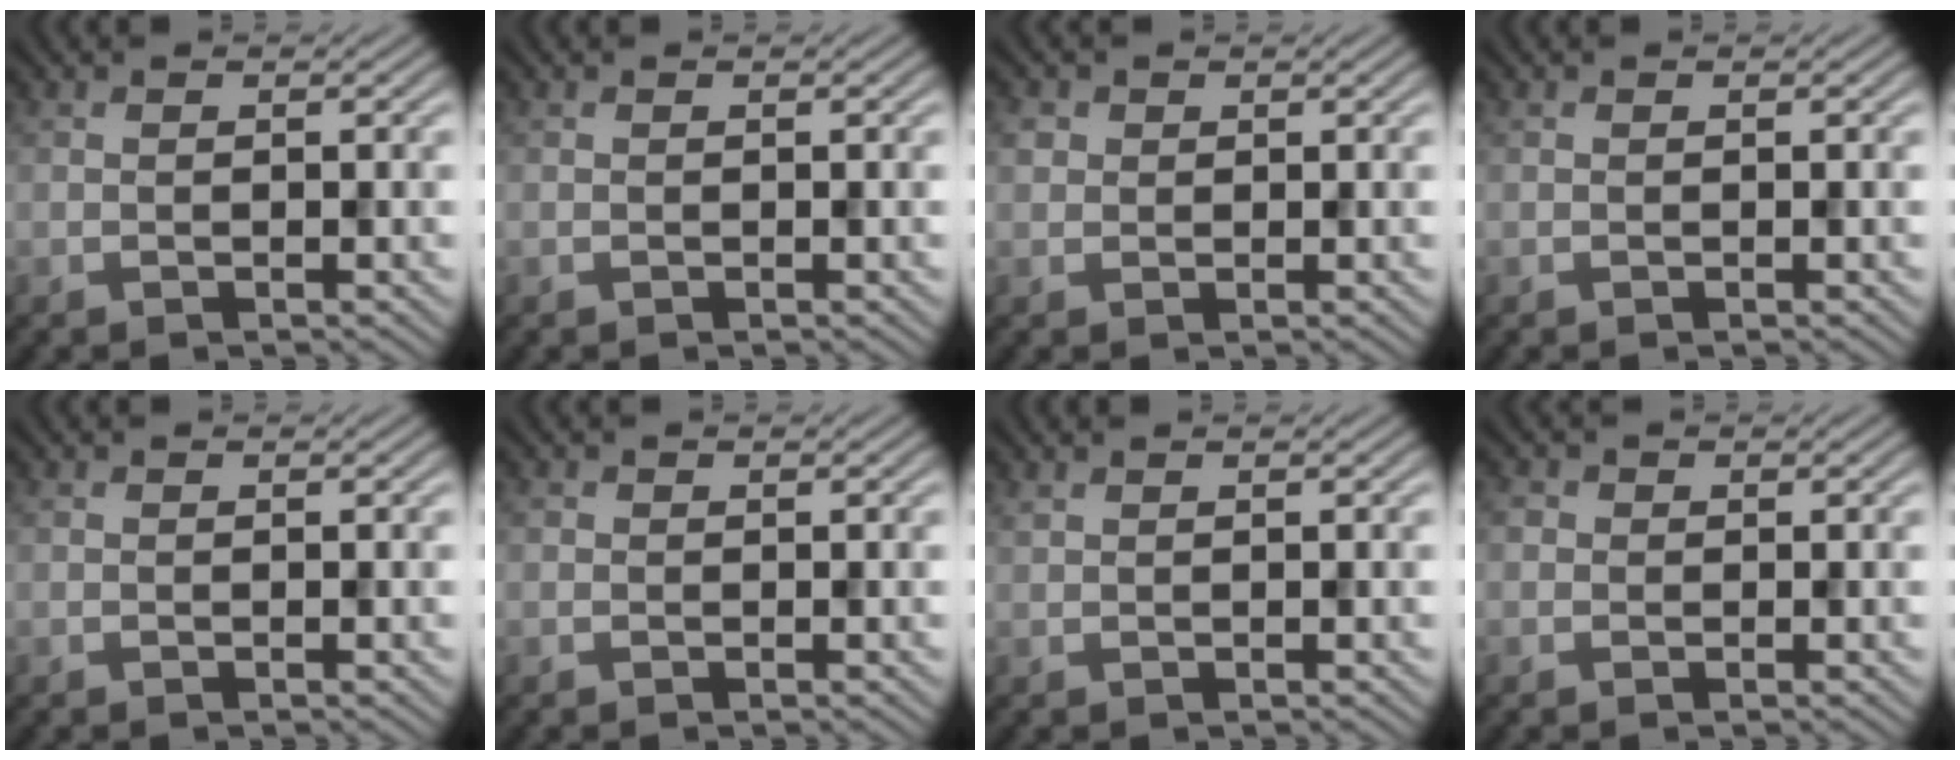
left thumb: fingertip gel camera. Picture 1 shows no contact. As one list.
[{"total": 0.0}, {"total": 1.7, "force": [0.5, 1.5, 0.5], "torque": [-0.013, 0.000, 0.008]}, {"total": 0.0}, {"total": 0.0}, {"total": 0.5, "force": [0.0, 0.5, 0.1], "torque": [0.002, -0.003, -0.003]}, {"total": 0.5, "force": [0.5, 0.1, 0.2], "torque": [-0.008, 0.002, 0.010]}, {"total": 1.4, "force": [0.1, 1.3, 0.3], "torque": [-0.007, -0.001, -0.003]}]